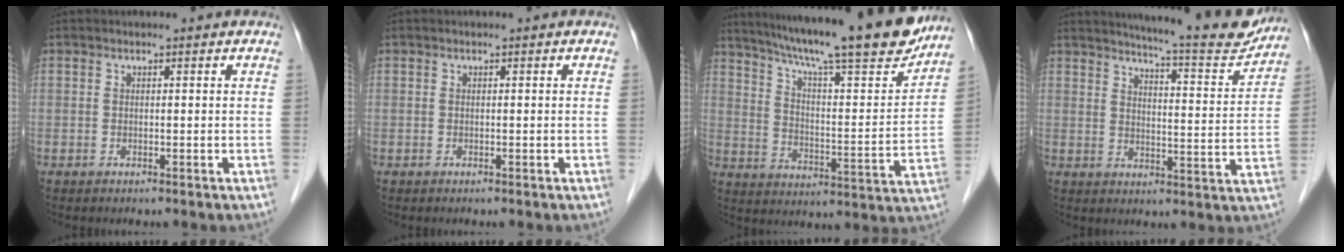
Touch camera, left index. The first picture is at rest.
{"total": 0.0}
{"total": 24.3, "force": [20.3, 1.9, 13.1], "torque": [-0.216, -0.020, 0.291]}
{"total": 14.7, "force": [13.7, 0.9, 5.3], "torque": [-0.077, -0.040, 0.170]}